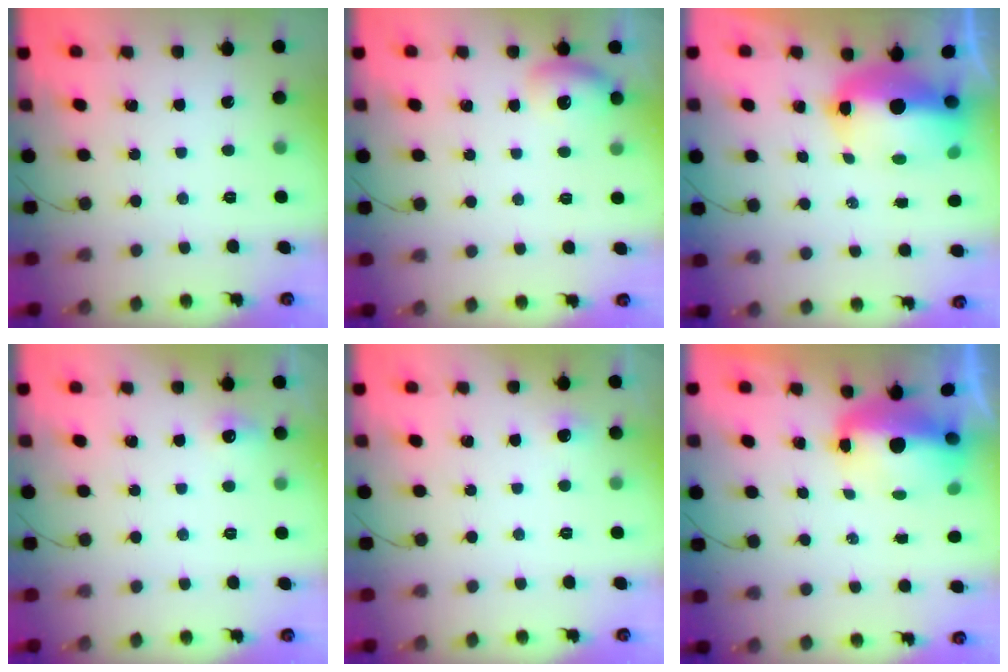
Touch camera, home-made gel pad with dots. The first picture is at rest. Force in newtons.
{"total": 9.9, "press": 8.4, "slide": 5.2}
{"total": 12.4, "press": 12.1, "slide": 2.6}
{"total": 12.6, "press": 5.2, "slide": 11.4}
{"total": 3.7, "press": 3.3, "slide": 1.5}
{"total": 6.9, "press": 6.9, "slide": 1.0}